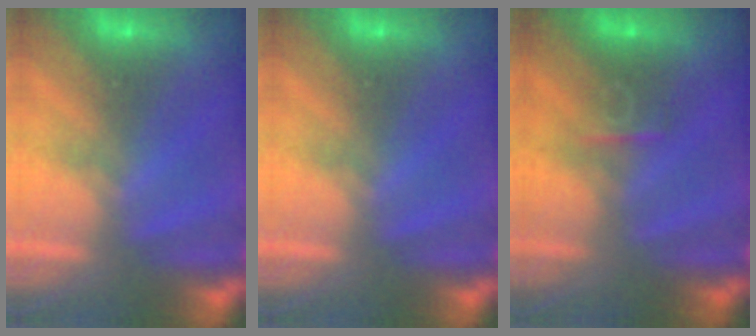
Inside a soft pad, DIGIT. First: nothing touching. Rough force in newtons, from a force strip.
{"total": 0.0}
{"total": 2.6}